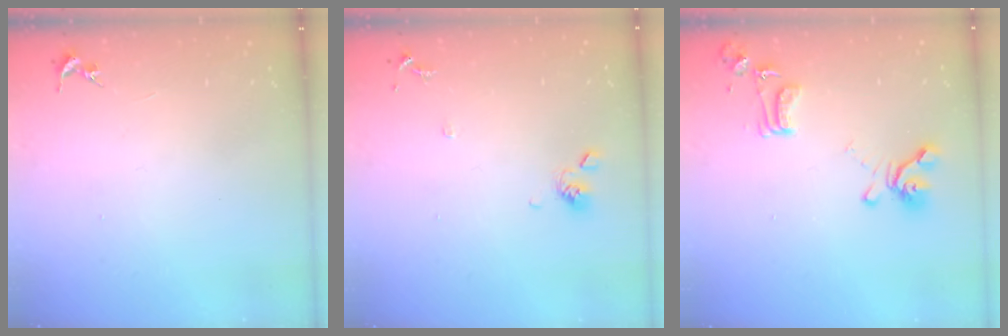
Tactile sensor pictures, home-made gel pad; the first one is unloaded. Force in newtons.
{"total": 7.3, "press": 7.0, "slide": 2.0}
{"total": 12.6, "press": 12.5, "slide": 1.0}